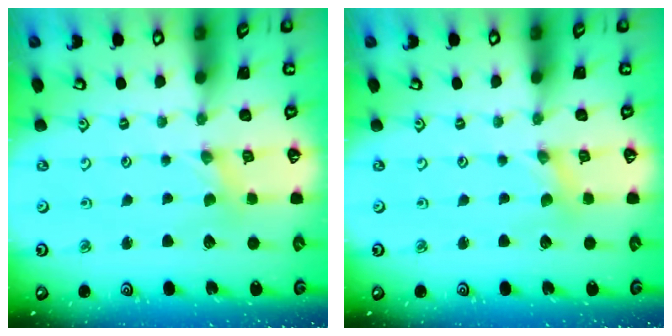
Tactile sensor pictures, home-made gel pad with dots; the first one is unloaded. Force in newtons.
{"total": 0.0}